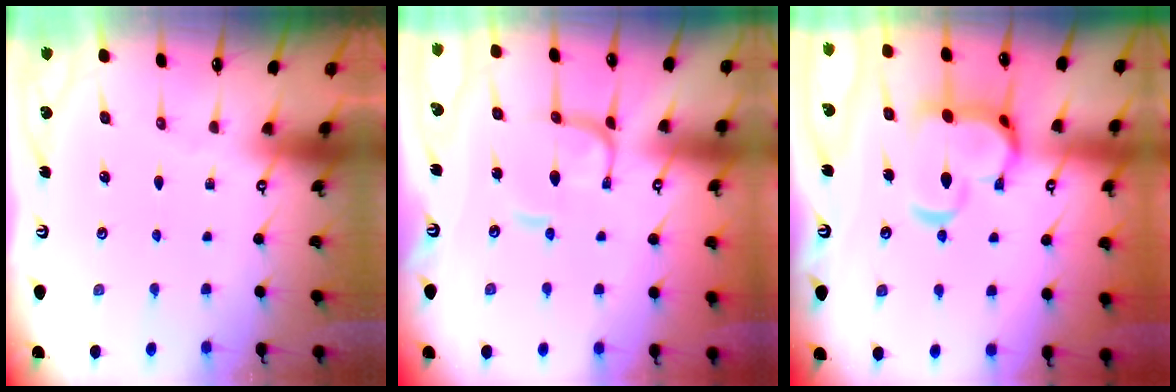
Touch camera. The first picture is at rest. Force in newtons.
{"total": 2.2, "press": 2.2, "slide": 0.5}
{"total": 9.0, "press": 8.9, "slide": 1.5}